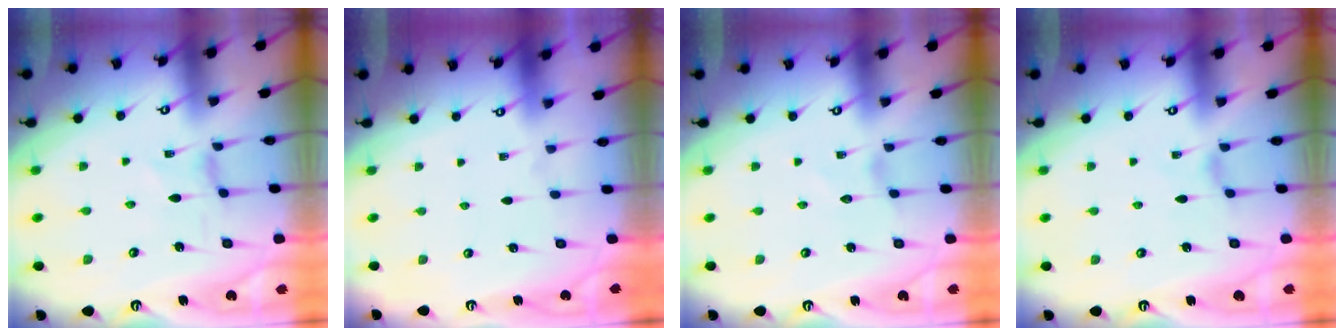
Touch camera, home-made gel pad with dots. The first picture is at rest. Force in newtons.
{"total": 0.0}
{"total": 0.0}
{"total": 0.0}